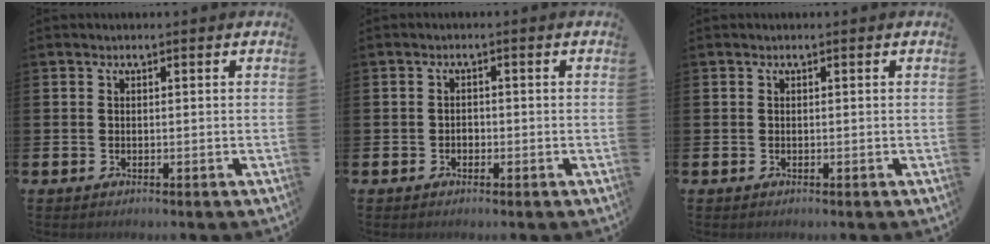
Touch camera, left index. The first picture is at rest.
{"total": 1.1, "force": [-0.5, 0.8, 0.4], "torque": [-0.008, 0.003, -0.012]}
{"total": 0.0}